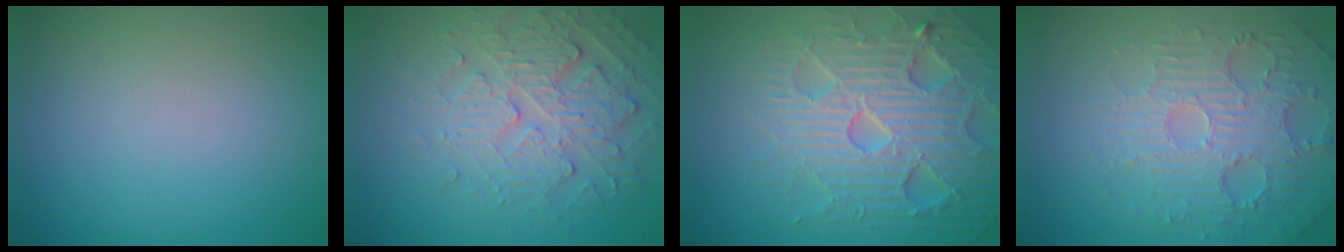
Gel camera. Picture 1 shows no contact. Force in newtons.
{"total": 4.4, "press": 3.9, "slide": 2.1}
{"total": 7.6, "press": 7.4, "slide": 1.6}
{"total": 5.4, "press": 3.8, "slide": 3.9}